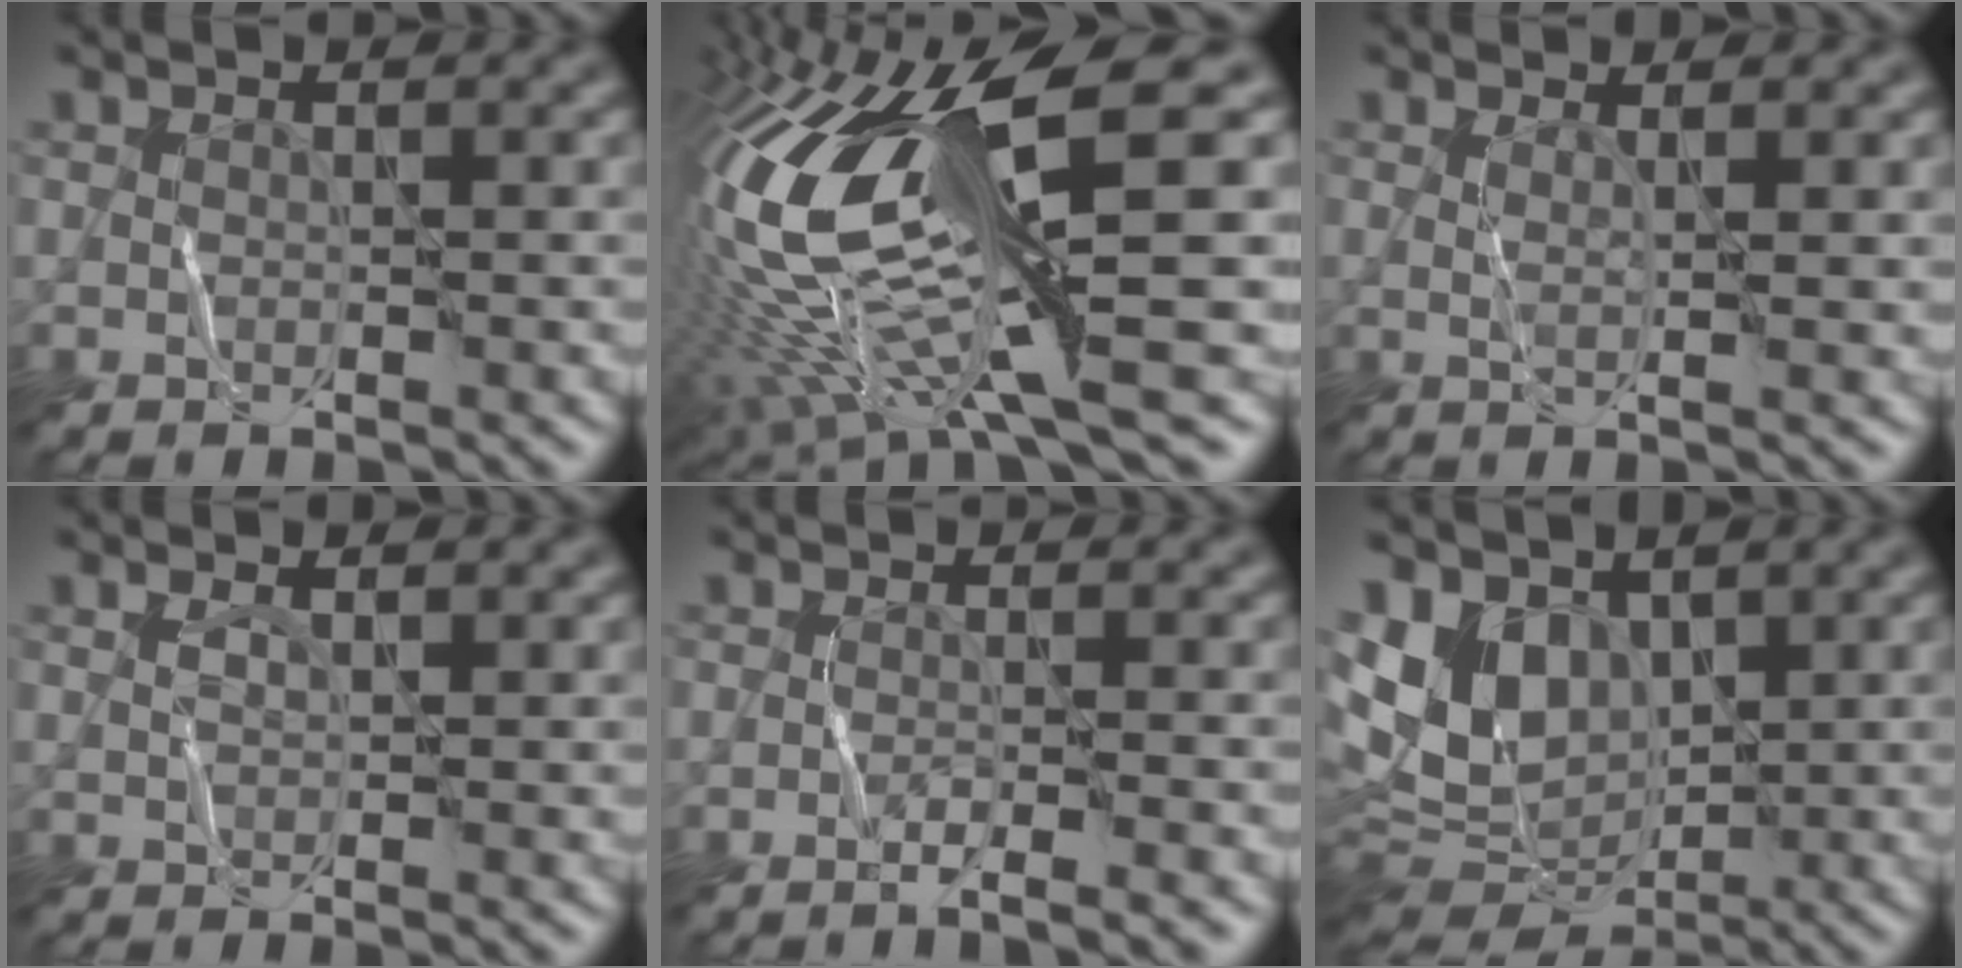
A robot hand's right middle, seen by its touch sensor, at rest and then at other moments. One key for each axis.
{"total": 15.8, "fx": 0.0, "fy": 4.0, "fz": 15.3, "tx": -0.327, "ty": -0.008, "tz": 0.029}
{"total": 1.2, "fx": 0.3, "fy": 0.0, "fz": 1.2, "tx": -0.030, "ty": 0.001, "tz": 0.009}
{"total": 0.8, "fx": 0.5, "fy": -0.1, "fz": 0.6, "tx": -0.017, "ty": 0.006, "tz": 0.016}
{"total": 2.1, "fx": -1.2, "fy": 0.3, "fz": 1.6, "tx": -0.015, "ty": 0.002, "tz": -0.020}
{"total": 7.0, "fx": 2.4, "fy": 4.8, "fz": 4.5, "tx": -0.115, "ty": -0.007, "tz": 0.054}